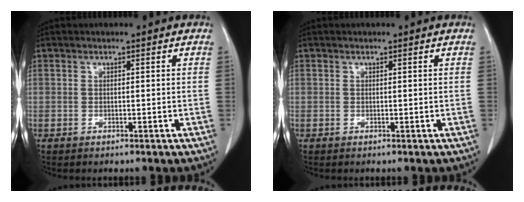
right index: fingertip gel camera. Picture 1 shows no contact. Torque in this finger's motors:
{"motor_torque": [0.00, 0.00, 0.00, 0.00]}